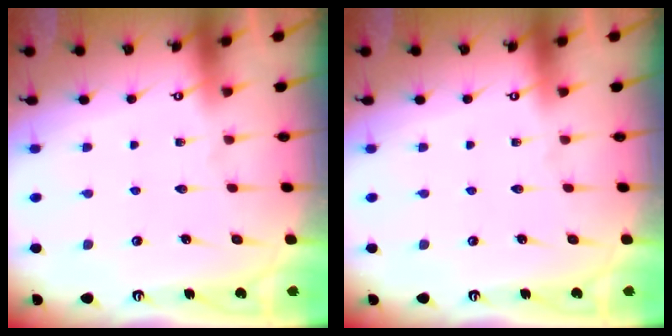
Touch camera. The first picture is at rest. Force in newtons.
{"total": 0.0}